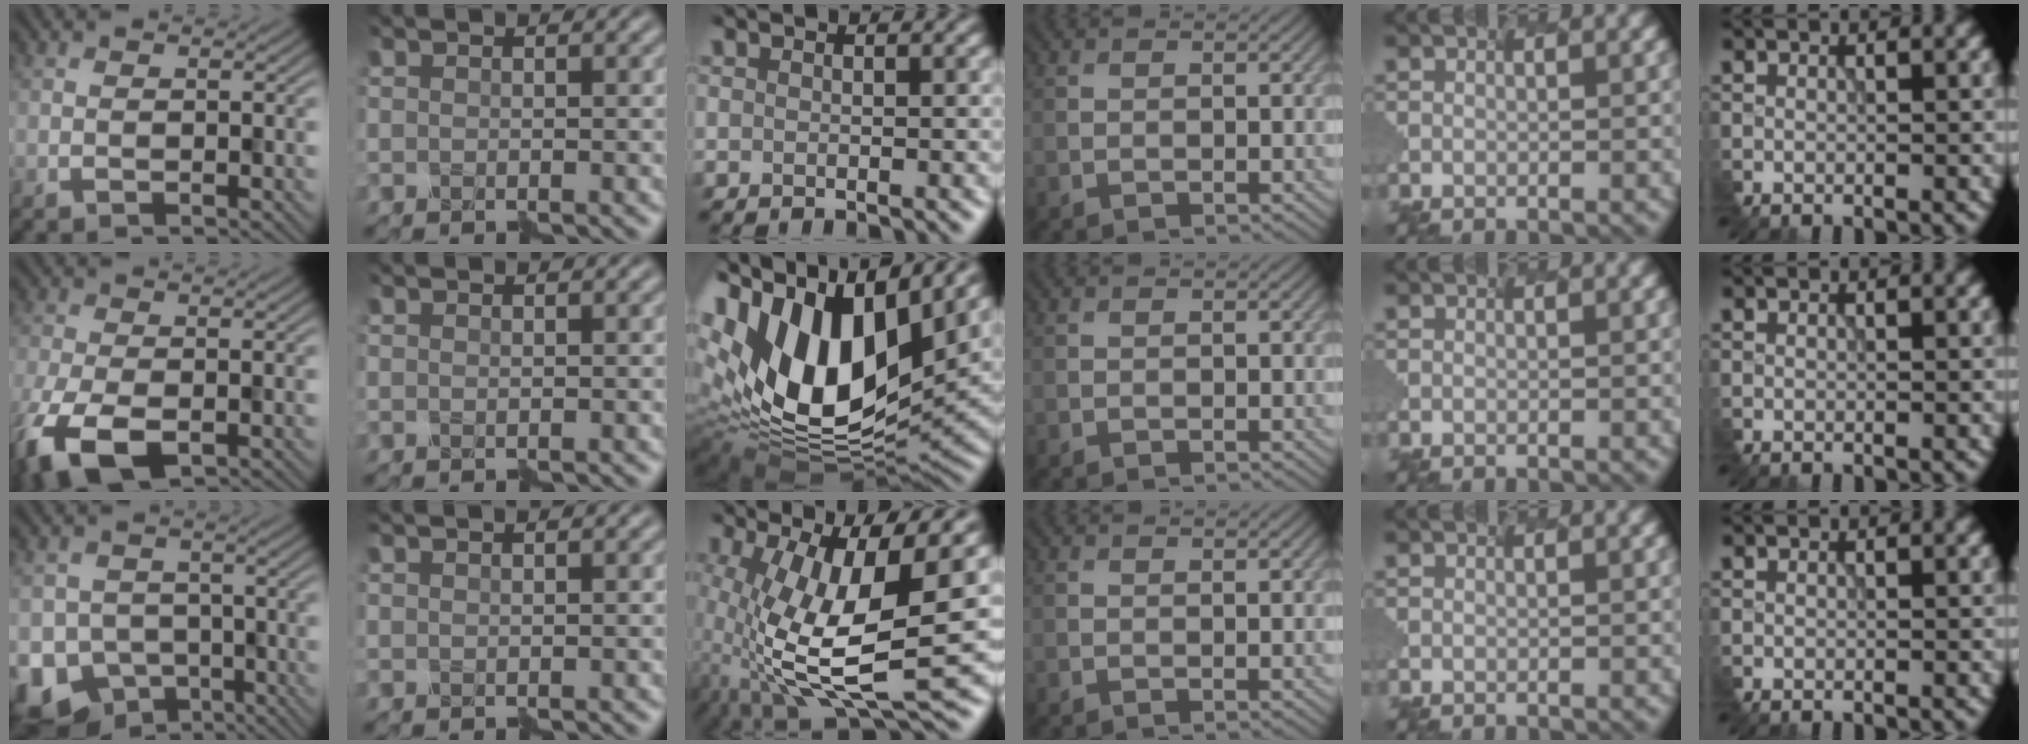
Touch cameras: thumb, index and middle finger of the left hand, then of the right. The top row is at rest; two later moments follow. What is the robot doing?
{"motion": "disassemble", "object": "velcro strap"}